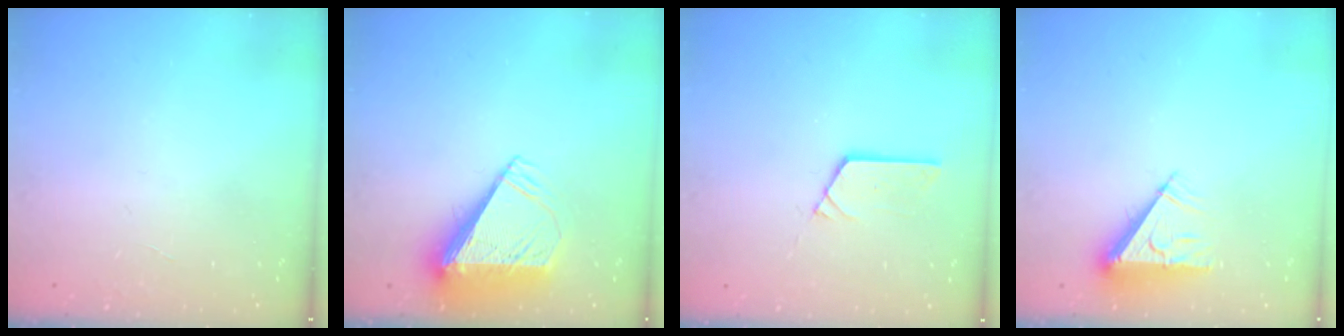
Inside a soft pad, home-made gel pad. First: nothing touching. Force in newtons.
{"total": 9.1, "press": 9.0, "slide": 1.3}
{"total": 3.7, "press": 3.7, "slide": 0.3}
{"total": 5.8, "press": 5.8, "slide": 0.8}